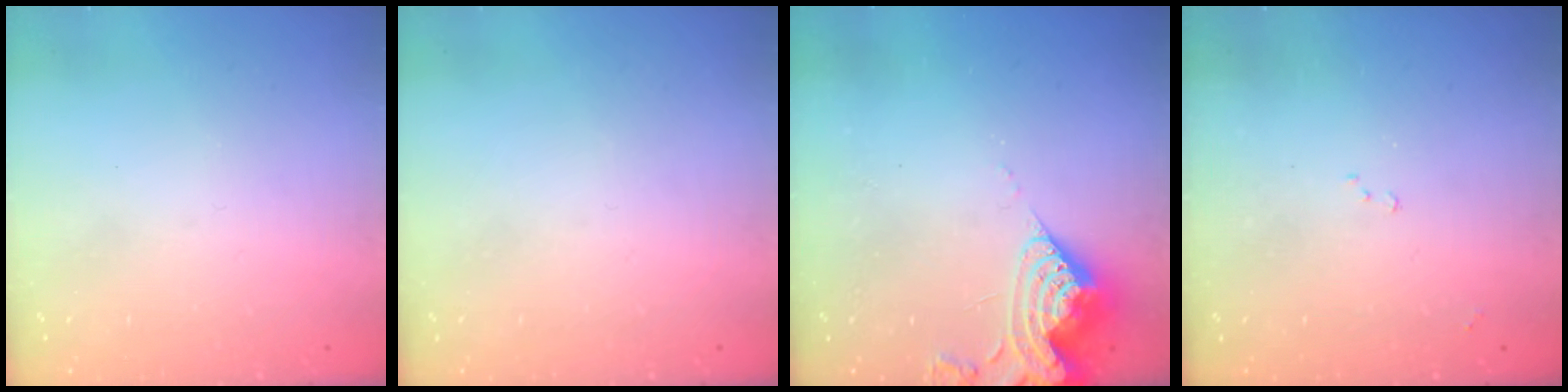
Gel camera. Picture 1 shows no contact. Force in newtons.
{"total": 0.0}
{"total": 10.3, "press": 10.3, "slide": 0.7}
{"total": 7.4, "press": 7.3, "slide": 1.0}